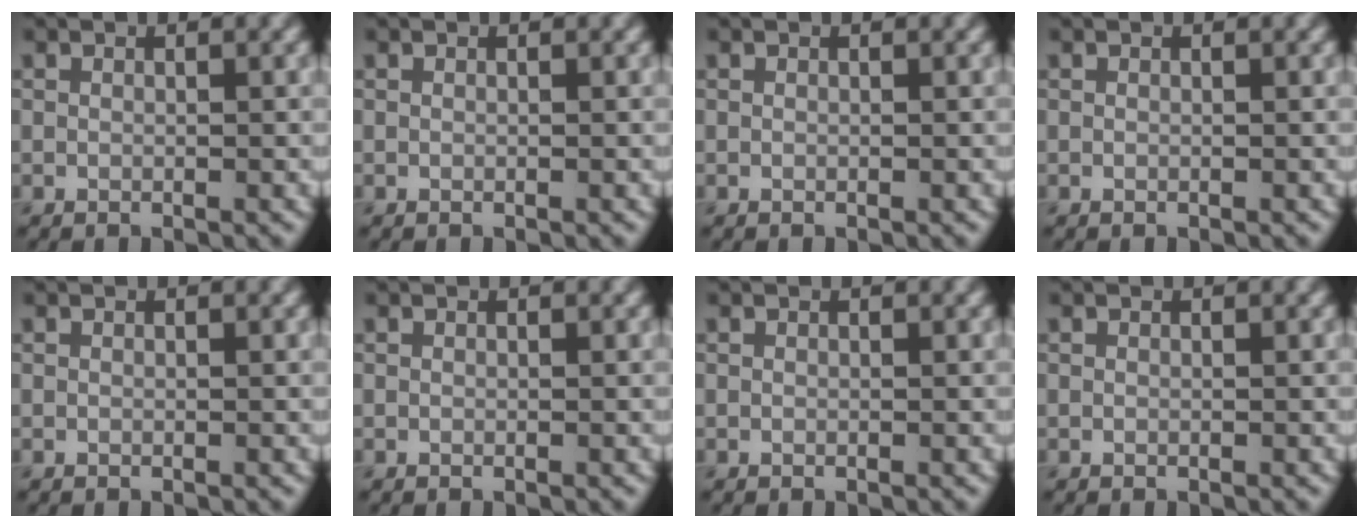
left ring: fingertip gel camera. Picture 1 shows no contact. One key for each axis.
{"total": 0.0}
{"total": 0.0}
{"total": 0.0}
{"total": 0.0}
{"total": 0.0}
{"total": 0.0}
{"total": 0.0}